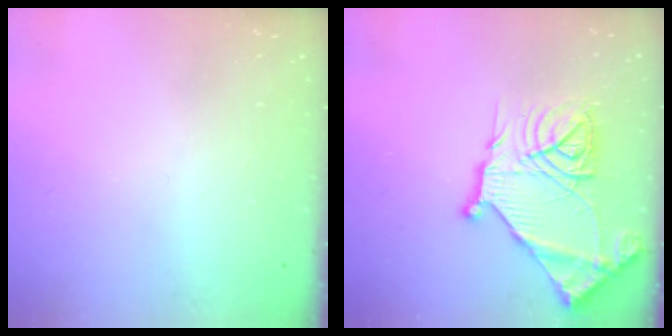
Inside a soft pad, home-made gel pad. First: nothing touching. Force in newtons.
{"total": 22.8, "press": 22.6, "slide": 2.3}